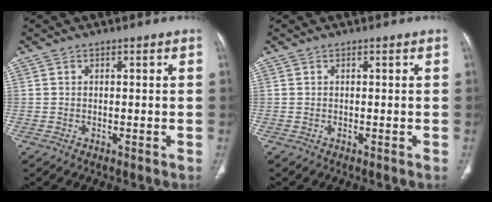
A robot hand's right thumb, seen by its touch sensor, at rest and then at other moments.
{"total": 0.0}